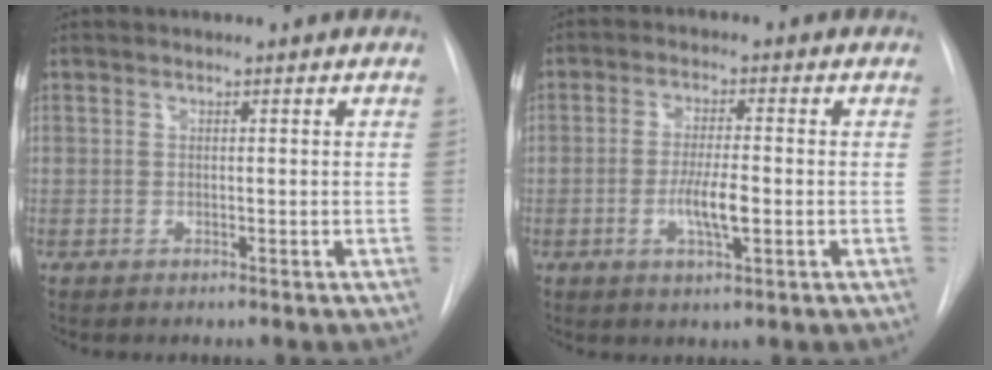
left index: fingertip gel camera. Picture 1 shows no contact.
{"total": 5.3, "force": [-1.3, 1.0, 5.1], "torque": [-0.098, -0.005, -0.022]}